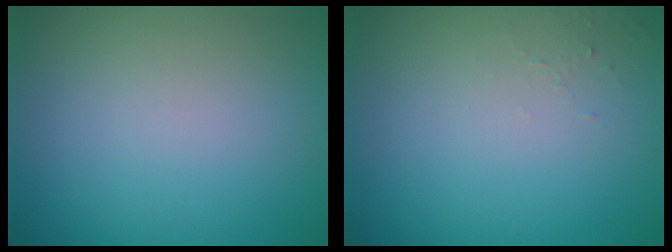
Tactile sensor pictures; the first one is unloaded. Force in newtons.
{"total": 0.6, "press": 0.6, "slide": 0.1}